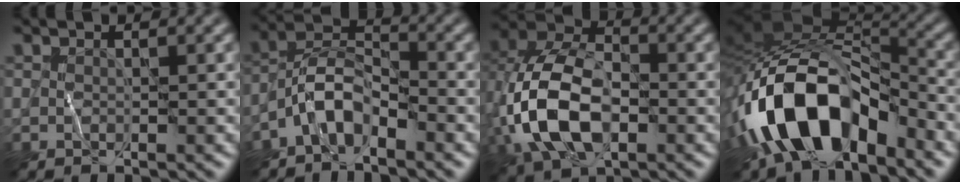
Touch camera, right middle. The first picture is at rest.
{"total": 4.0, "force": [-2.8, 1.6, 2.5], "torque": [-0.038, 0.014, -0.063]}
{"total": 10.3, "force": [-1.9, 6.5, 7.8], "torque": [-0.181, 0.000, -0.050]}
{"total": 13.7, "force": [-6.2, 7.6, 9.6], "torque": [-0.172, -0.001, -0.115]}